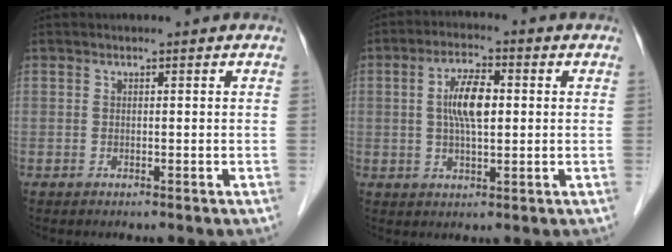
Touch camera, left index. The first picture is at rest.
{"total": 6.5, "force": [0.9, 2.1, 6.1], "torque": [-0.126, 0.010, 0.015]}